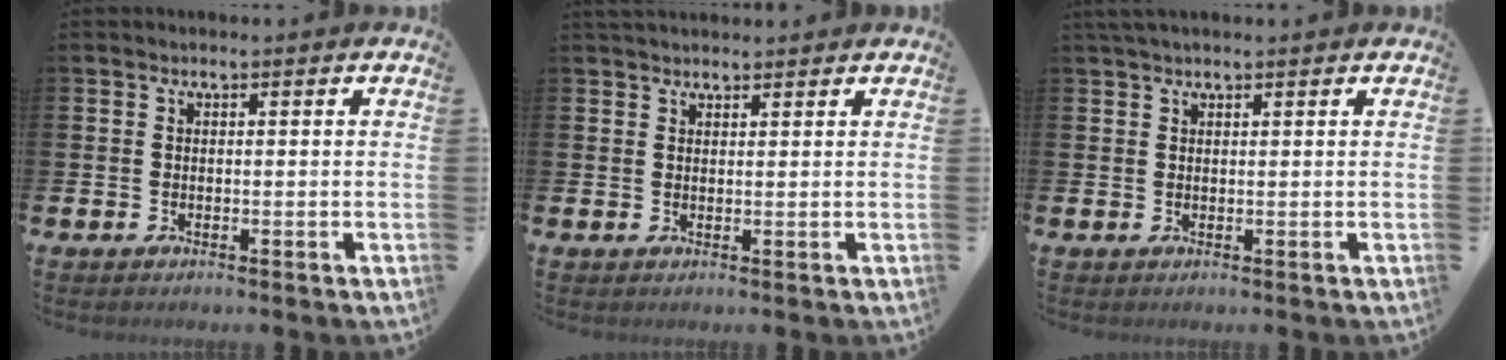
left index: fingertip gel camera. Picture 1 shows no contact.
{"total": 1.9, "force": [1.8, 0.5, 0.2], "torque": [0.001, -0.002, 0.032]}
{"total": 1.5, "force": [1.4, 0.2, 0.7], "torque": [-0.013, 0.003, 0.024]}